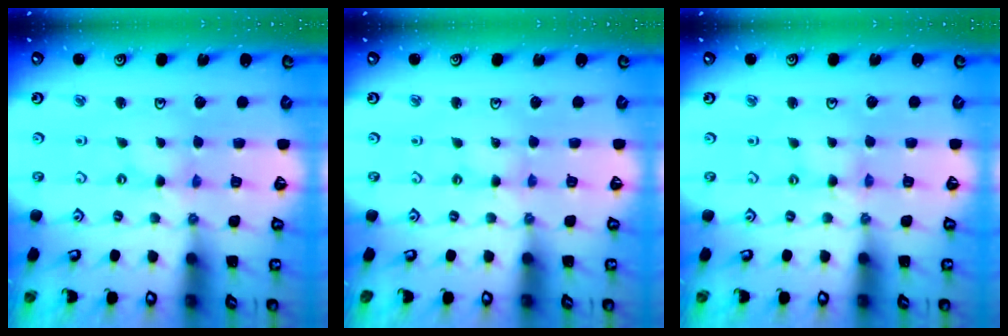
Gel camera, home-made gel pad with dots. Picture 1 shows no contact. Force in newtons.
{"total": 0.8, "press": 0.7, "slide": 0.3}
{"total": 1.2, "press": 1.2, "slide": 0.2}